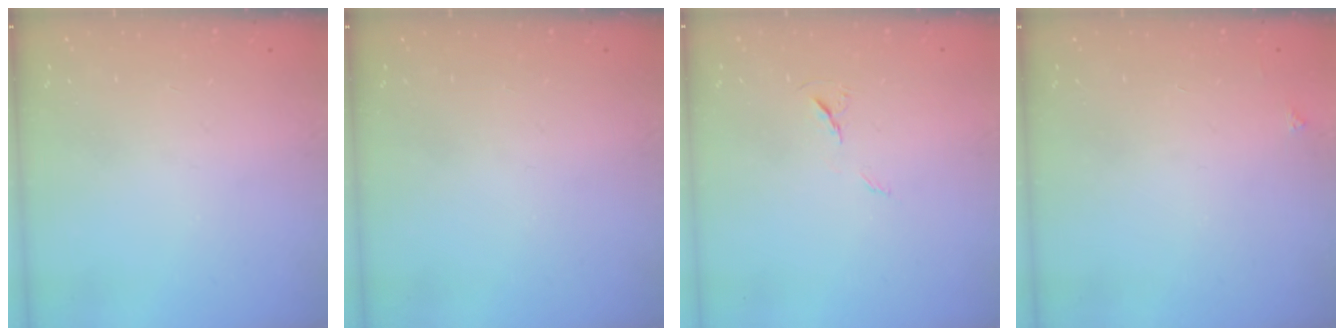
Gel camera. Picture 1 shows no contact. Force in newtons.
{"total": 0.0}
{"total": 5.8, "press": 5.4, "slide": 2.2}
{"total": 2.1, "press": 2.1, "slide": 0.3}